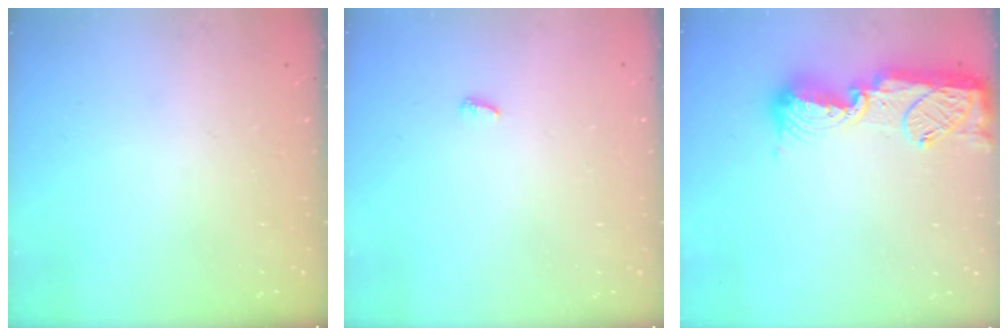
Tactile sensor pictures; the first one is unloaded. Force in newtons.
{"total": 4.3, "press": 4.3, "slide": 0.4}
{"total": 14.3, "press": 14.2, "slide": 1.2}